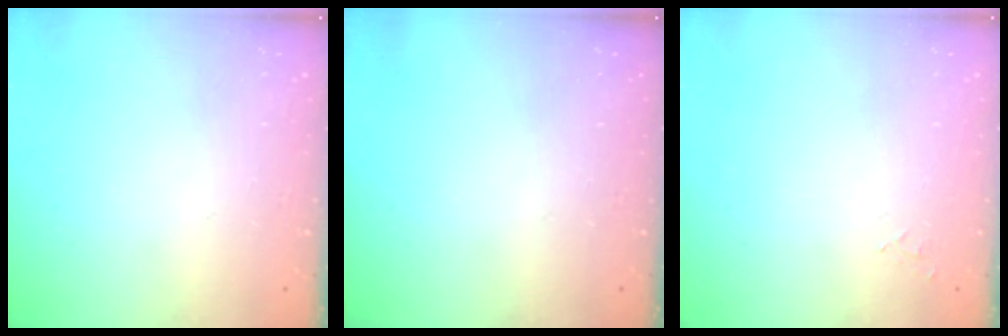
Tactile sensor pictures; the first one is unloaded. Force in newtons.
{"total": 0.0}
{"total": 5.2, "press": 5.2, "slide": 0.4}